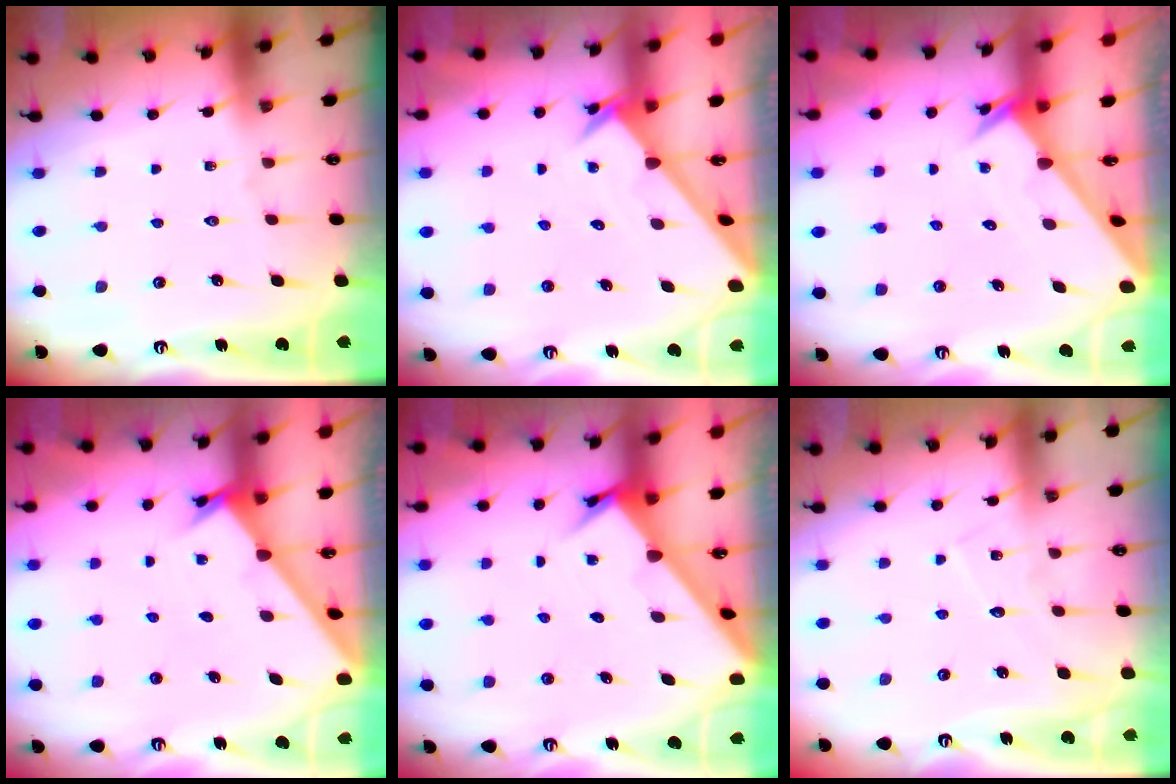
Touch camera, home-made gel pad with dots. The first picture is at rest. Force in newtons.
{"total": 2.3, "press": 2.3, "slide": 0.2}
{"total": 2.0, "press": 2.0, "slide": 0.1}
{"total": 2.0, "press": 2.0, "slide": 0.1}
{"total": 2.5, "press": 2.5, "slide": 0.3}
{"total": 6.1, "press": 6.1, "slide": 0.1}